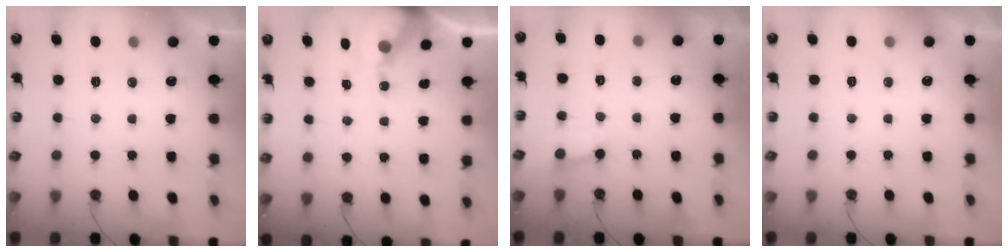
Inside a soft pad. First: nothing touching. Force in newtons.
{"total": 6.7, "press": 6.6, "slide": 0.6}
{"total": 2.0, "press": 2.0, "slide": 0.2}
{"total": 0.0}